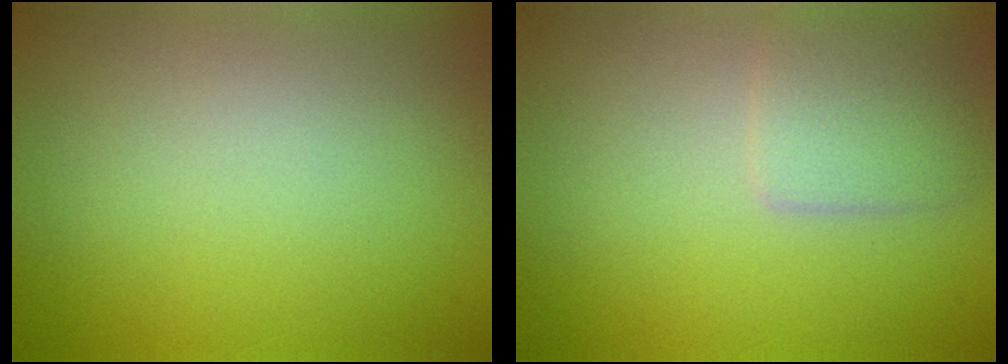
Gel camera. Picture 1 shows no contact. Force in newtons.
{"total": 2.5, "press": 2.5, "slide": 0.1}